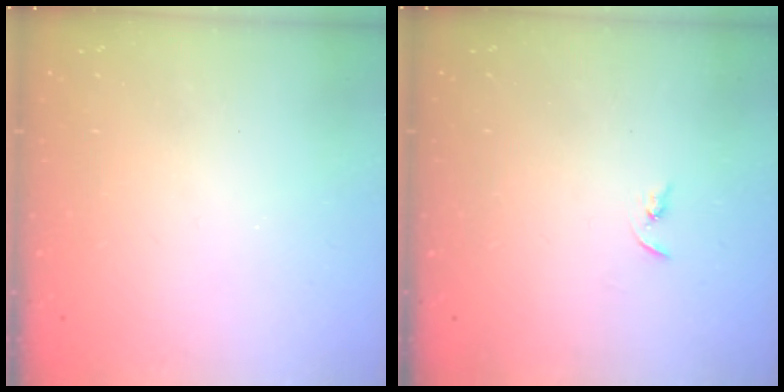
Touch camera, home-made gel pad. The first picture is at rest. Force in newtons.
{"total": 2.2, "press": 2.2, "slide": 0.2}